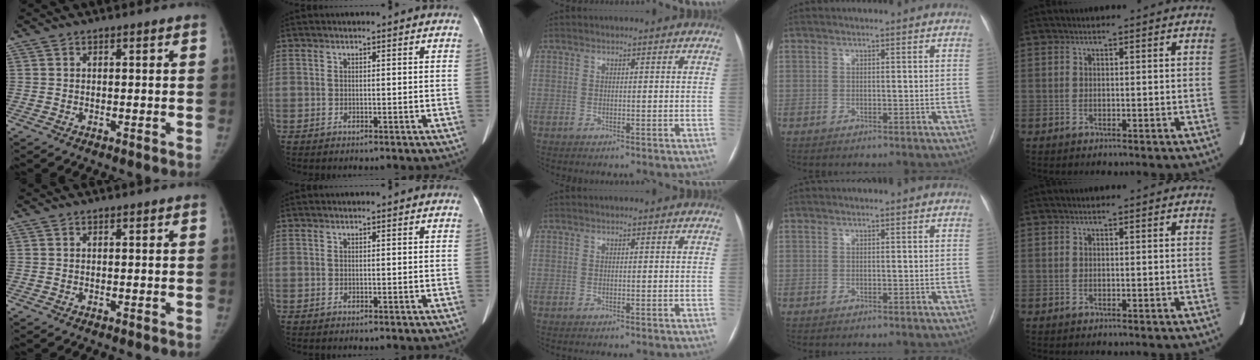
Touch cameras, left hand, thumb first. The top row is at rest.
{}